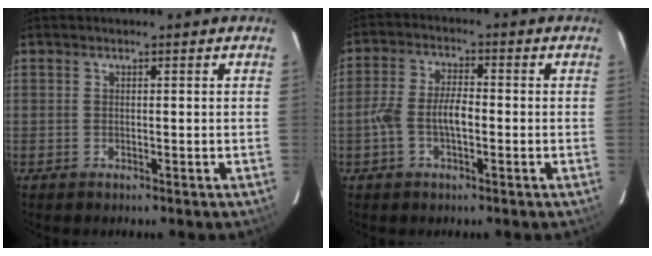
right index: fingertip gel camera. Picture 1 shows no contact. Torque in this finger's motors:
{"motor_torque": [0.87, -0.10, 0.49, 0.13]}